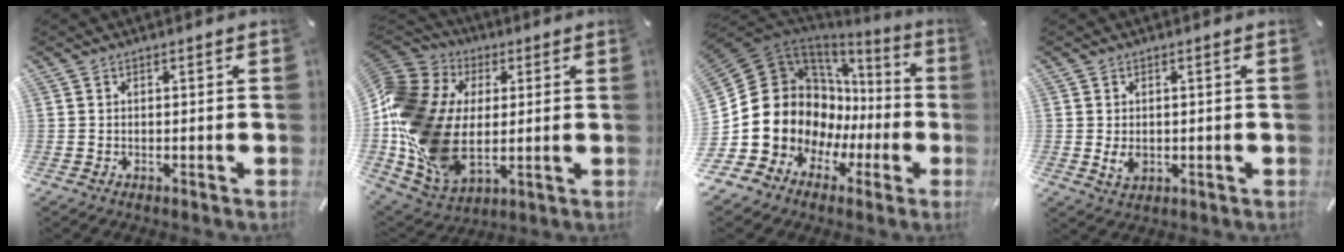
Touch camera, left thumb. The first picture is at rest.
{"total": 18.3, "force": [-0.6, 14.2, 11.5], "torque": [-0.287, -0.004, -0.010]}
{"total": 17.9, "force": [1.7, 15.9, 8.0], "torque": [-0.164, -0.042, 0.065]}
{"total": 2.8, "force": [-0.2, 1.9, 2.0], "torque": [-0.050, -0.002, -0.007]}